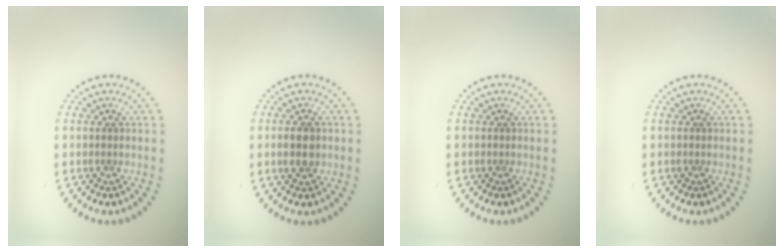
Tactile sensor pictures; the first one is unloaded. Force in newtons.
{"total": 2.7, "press": 2.7, "slide": 0.2}
{"total": 0.0}
{"total": 0.0}